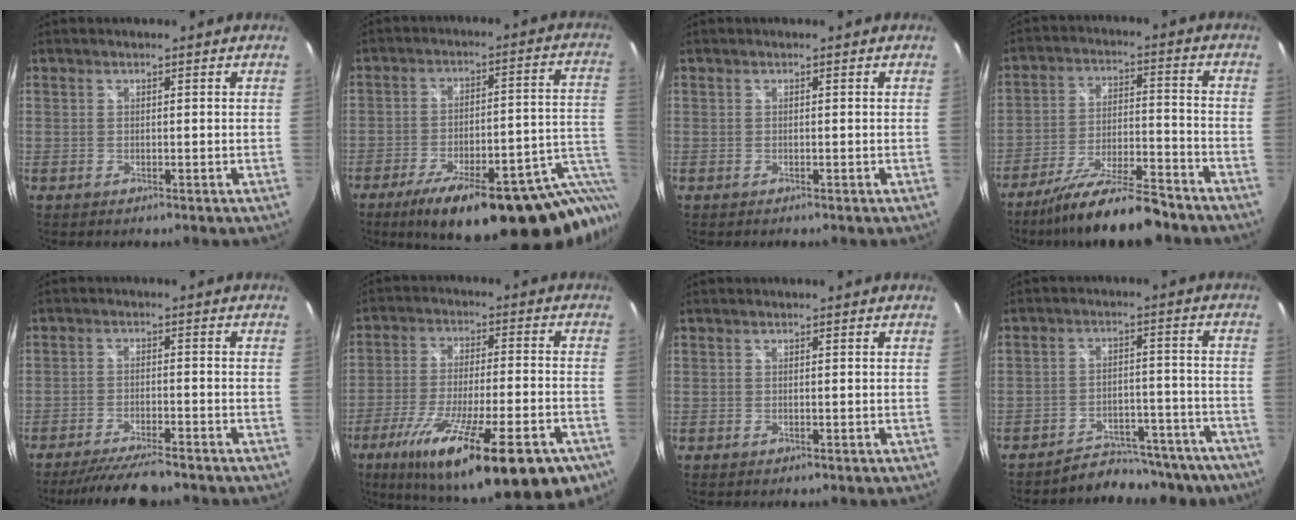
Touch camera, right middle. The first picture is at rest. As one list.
[{"total": 26.2, "force": [-17.2, 6.3, 18.8], "torque": [-0.234, -0.021, -0.226]}, {"total": 0.0}, {"total": 15.4, "force": [-13.0, 2.1, 8.0], "torque": [-0.157, -0.017, -0.211]}, {"total": 9.5, "force": [-8.4, 1.1, 4.2], "torque": [-0.098, -0.015, -0.137]}, {"total": 26.7, "force": [-16.1, 6.1, 20.3], "torque": [-0.337, -0.071, -0.240]}, {"total": 0.0}, {"total": 16.5, "force": [-15.0, 5.8, 3.5], "torque": [-0.059, 0.035, -0.177]}]